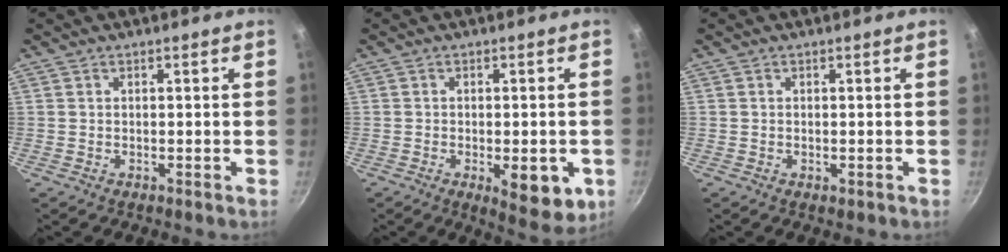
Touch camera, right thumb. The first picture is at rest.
{"total": 9.3, "force": [-2.9, 3.7, 8.0], "torque": [-0.090, -0.006, -0.031]}
{"total": 0.8, "force": [-0.3, 0.4, 0.6], "torque": [-0.008, -0.002, -0.001]}